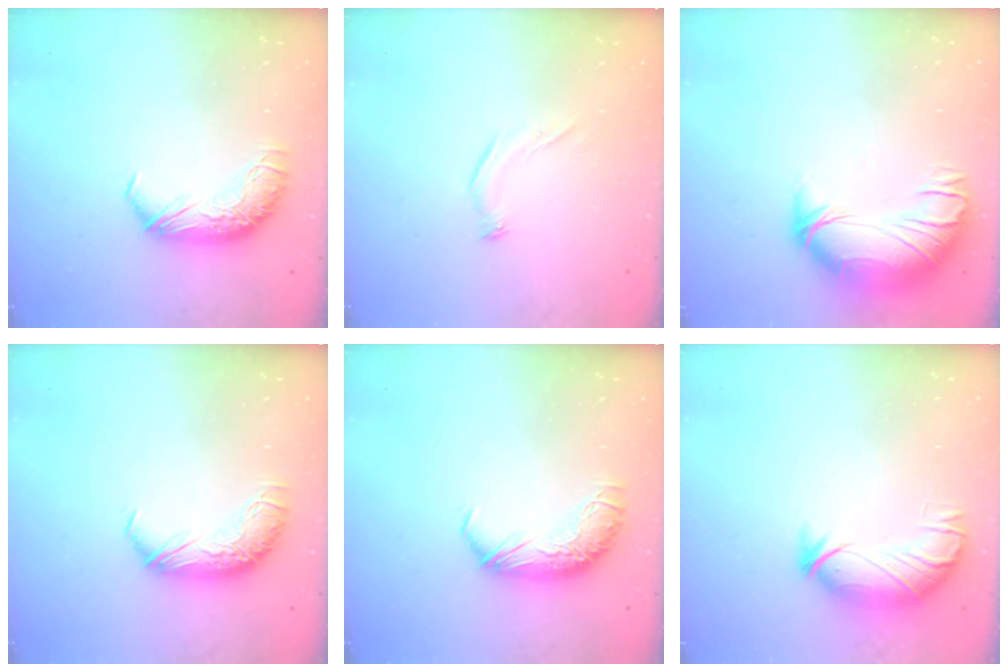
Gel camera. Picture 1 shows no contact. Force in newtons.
{"total": 6.0, "press": 5.9, "slide": 1.1}
{"total": 2.1, "press": 0.9, "slide": 2.0}
{"total": 0.0}
{"total": 0.0}
{"total": 3.6, "press": 3.0, "slide": 2.0}